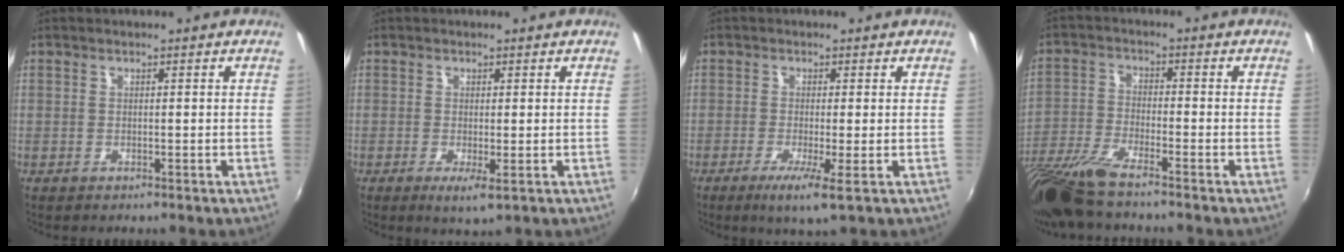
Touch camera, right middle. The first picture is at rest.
{"total": 2.6, "force": [-0.6, 0.2, 2.5], "torque": [-0.048, -0.011, -0.008]}
{"total": 4.6, "force": [-1.8, -0.4, 4.2], "torque": [-0.090, -0.015, -0.034]}
{"total": 10.4, "force": [-8.5, 0.7, 6.0], "torque": [-0.135, -0.029, -0.167]}